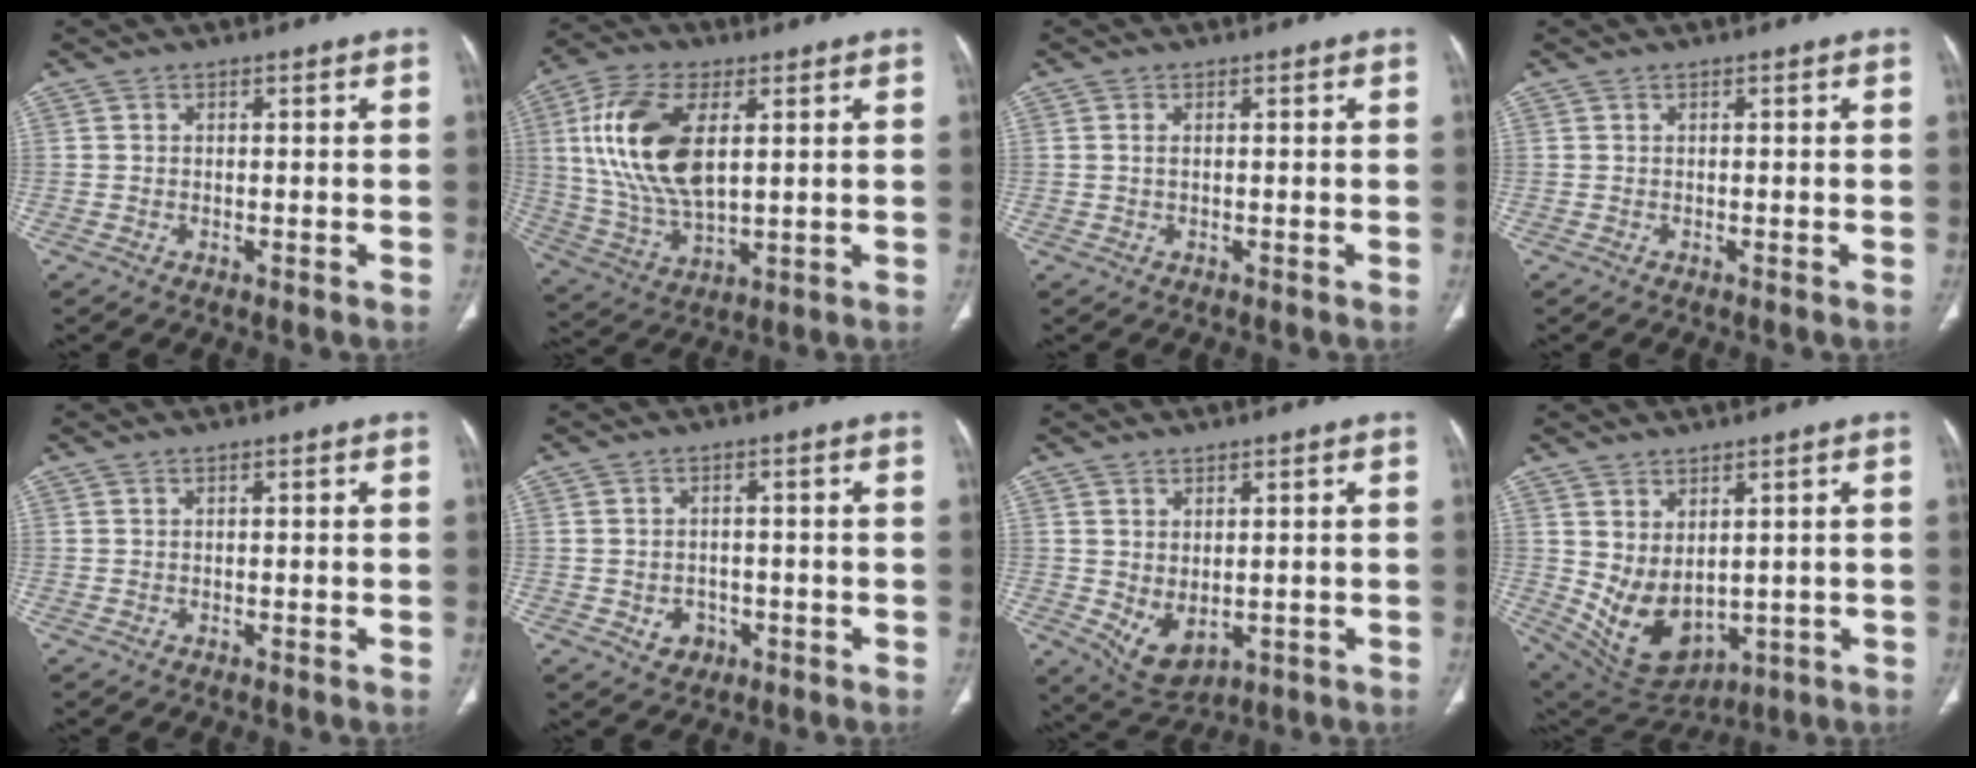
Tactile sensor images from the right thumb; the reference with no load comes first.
{"total": 18.0, "force": [4.2, 9.2, 15.0], "torque": [-0.300, -0.009, 0.084]}
{"total": 1.0, "force": [0.2, 0.5, 0.9], "torque": [-0.021, 0.003, 0.006]}
{"total": 0.0}
{"total": 0.0}
{"total": 3.8, "force": [-1.2, 3.2, 1.6], "torque": [-0.009, 0.008, -0.010]}
{"total": 6.4, "force": [-0.6, 4.0, 4.9], "torque": [-0.075, -0.009, 0.016]}
{"total": 11.0, "force": [0.8, 7.2, 8.2], "torque": [-0.129, -0.019, 0.054]}